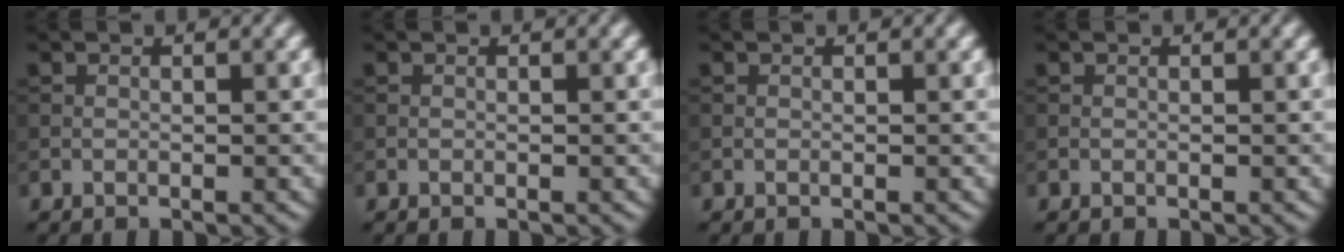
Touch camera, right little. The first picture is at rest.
{"total": 0.0}
{"total": 0.0}
{"total": 0.0}